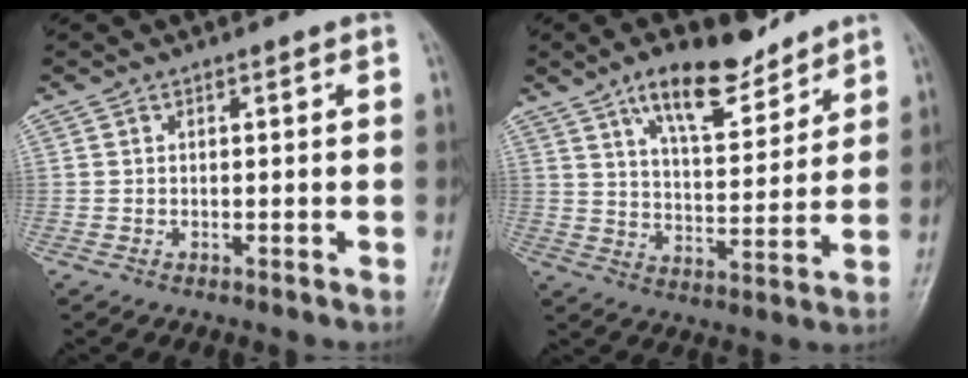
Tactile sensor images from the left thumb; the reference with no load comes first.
{"total": 12.7, "force": [8.9, 4.9, 7.6], "torque": [-0.102, -0.052, 0.152]}